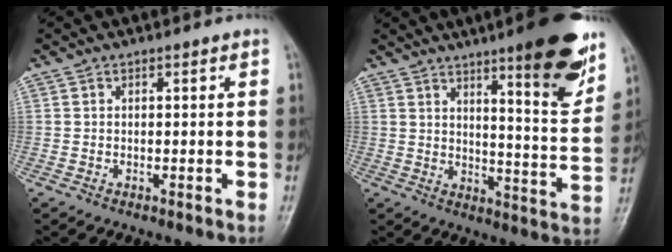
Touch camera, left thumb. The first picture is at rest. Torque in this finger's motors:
{"motor_torque": [1.73, 0.78, 1.60, -1.11, 0.34]}